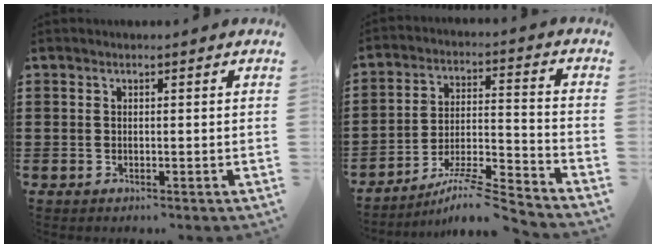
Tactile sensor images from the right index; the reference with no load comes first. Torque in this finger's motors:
{"motor_torque": [0.14, -0.18, 0.16, 0.04]}